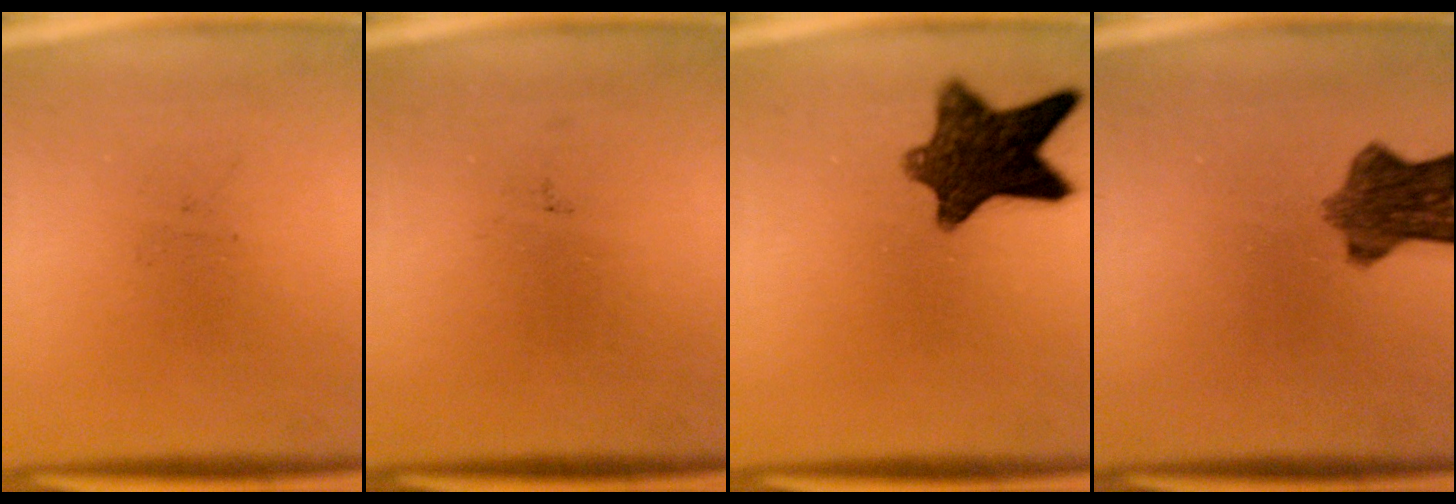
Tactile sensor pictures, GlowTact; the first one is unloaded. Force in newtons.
{"total": 0.0}
{"total": 11.0}
{"total": 8.0}